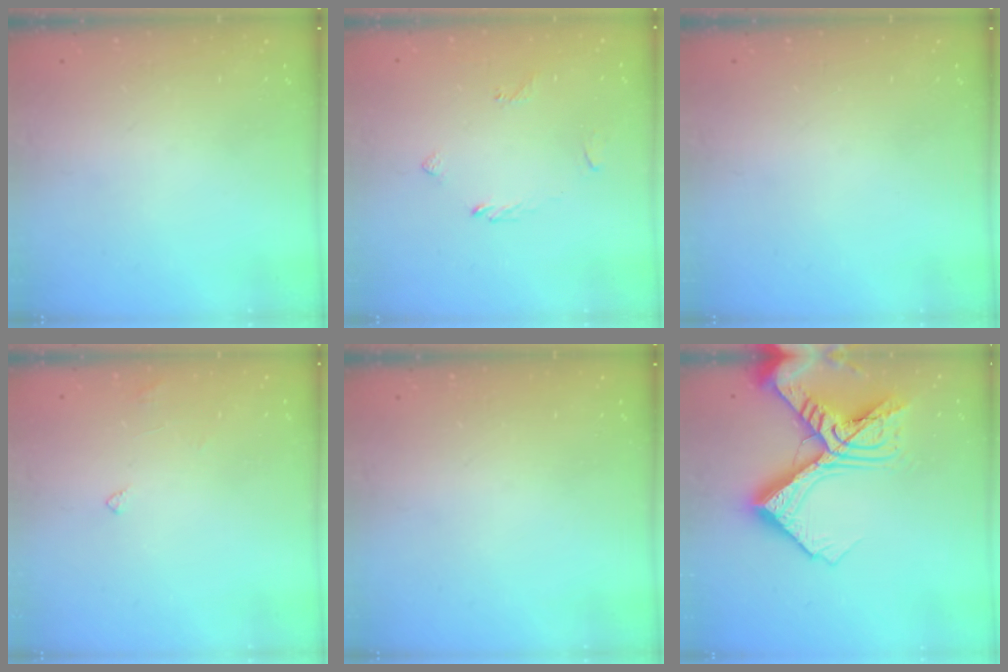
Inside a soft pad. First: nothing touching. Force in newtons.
{"total": 2.8, "press": 2.7, "slide": 0.6}
{"total": 0.0}
{"total": 3.0, "press": 3.0, "slide": 0.2}
{"total": 0.0}
{"total": 20.9, "press": 20.7, "slide": 2.5}